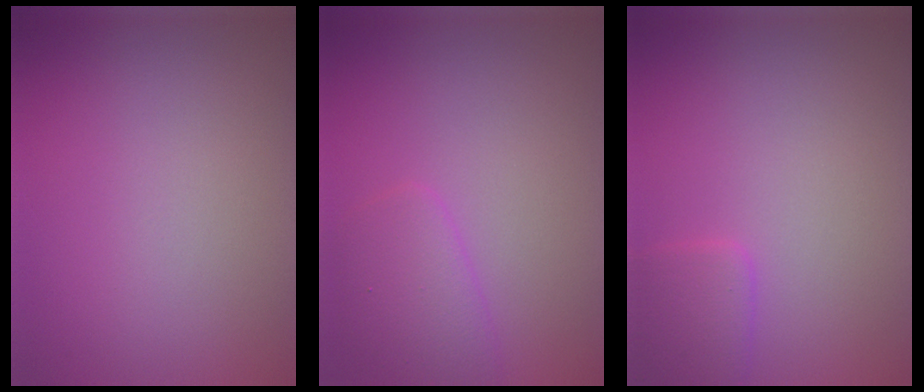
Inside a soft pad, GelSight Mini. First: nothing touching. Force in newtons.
{"total": 2.6, "press": 2.6, "slide": 0.1}
{"total": 2.1, "press": 2.1, "slide": 0.1}